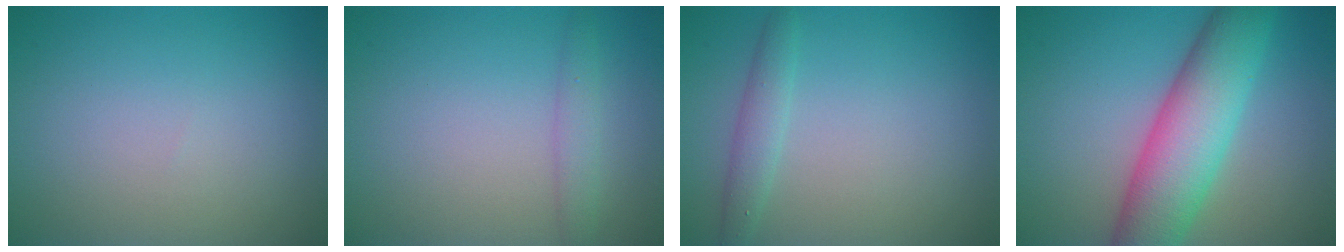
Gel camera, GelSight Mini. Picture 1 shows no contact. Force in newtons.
{"total": 1.7, "press": 1.7, "slide": 0.1}
{"total": 1.8, "press": 1.8, "slide": 0.1}
{"total": 8.7, "press": 8.7, "slide": 0.3}